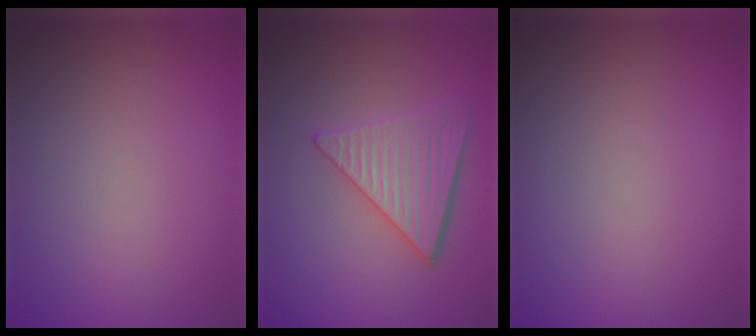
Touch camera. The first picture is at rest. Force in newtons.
{"total": 4.8, "press": 3.9, "slide": 2.8}
{"total": 0.0}